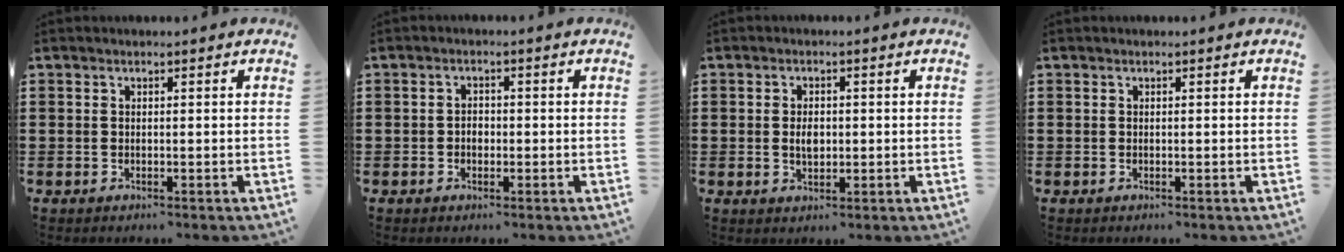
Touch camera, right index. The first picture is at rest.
{"total": 1.5, "force": [-0.4, 1.1, 1.0], "torque": [-0.021, 0.003, -0.009]}
{"total": 2.9, "force": [-0.1, 1.7, 2.4], "torque": [-0.047, 0.004, -0.002]}
{"total": 0.0}